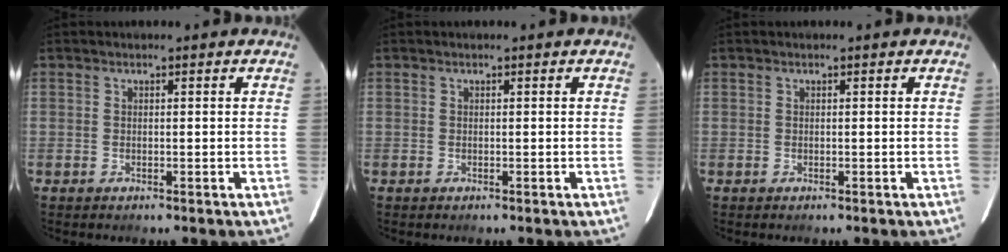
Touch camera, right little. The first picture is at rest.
{"total": 0.0}
{"total": 0.0}